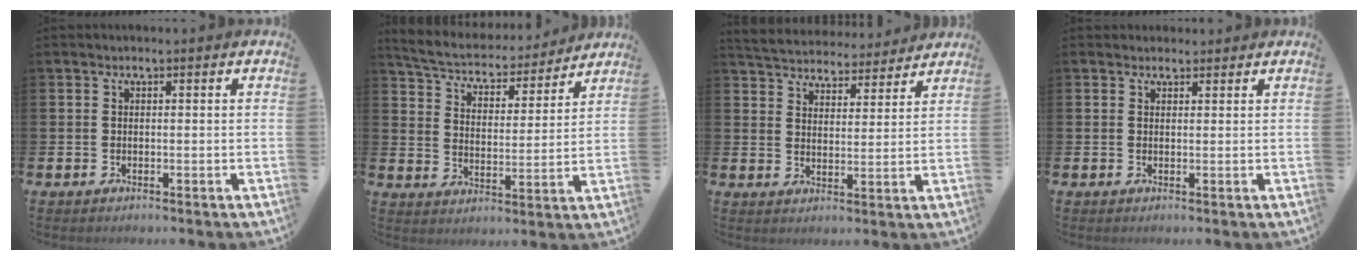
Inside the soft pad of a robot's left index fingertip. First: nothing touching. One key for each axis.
{"total": 6.2, "fx": 5.9, "fy": 1.2, "fz": 1.3, "tx": -0.055, "ty": -0.047, "tz": 0.100}
{"total": 5.2, "fx": 5.1, "fy": 1.2, "fz": -0.1, "tx": -0.015, "ty": -0.040, "tz": 0.088}
{"total": 1.4, "fx": 1.3, "fy": 0.7, "fz": 0.0, "tx": 0.020, "ty": -0.004, "tz": 0.020}